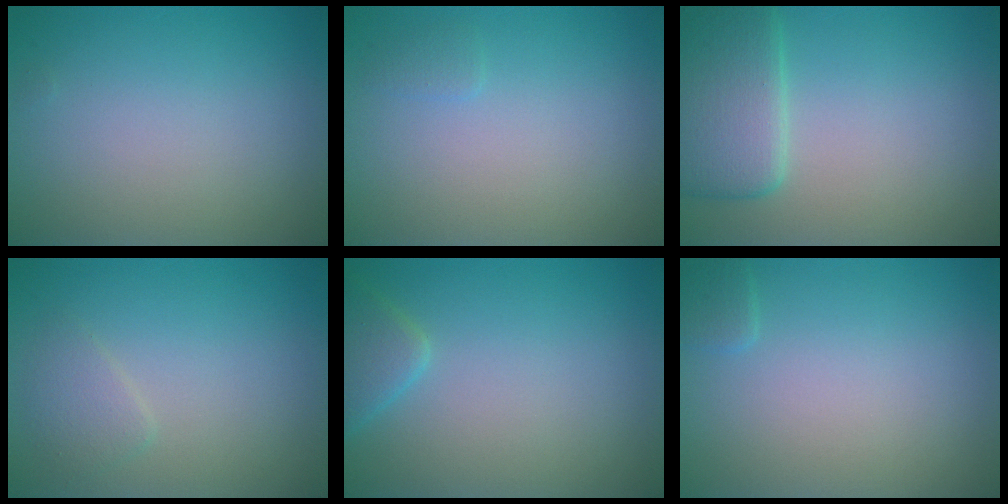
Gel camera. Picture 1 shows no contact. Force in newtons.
{"total": 0.6, "press": 0.6, "slide": 0.0}
{"total": 4.9, "press": 4.9, "slide": 0.3}
{"total": 1.5, "press": 1.5, "slide": 0.1}
{"total": 2.3, "press": 2.2, "slide": 0.2}
{"total": 0.9, "press": 0.8, "slide": 0.1}